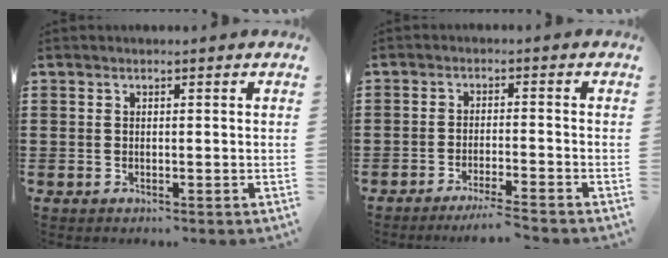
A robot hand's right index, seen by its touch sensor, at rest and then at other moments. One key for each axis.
{"total": 3.4, "fx": -3.2, "fy": -0.5, "fz": 1.2, "tx": -0.021, "ty": -0.005, "tz": -0.063}